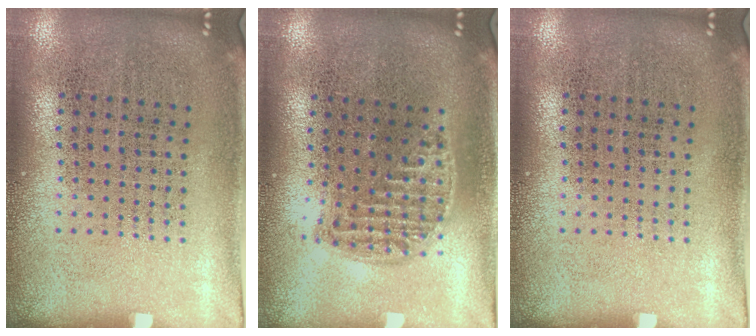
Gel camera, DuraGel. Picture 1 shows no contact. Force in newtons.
{"total": 1.2, "press": 1.1, "slide": 0.5}
{"total": 0.0}